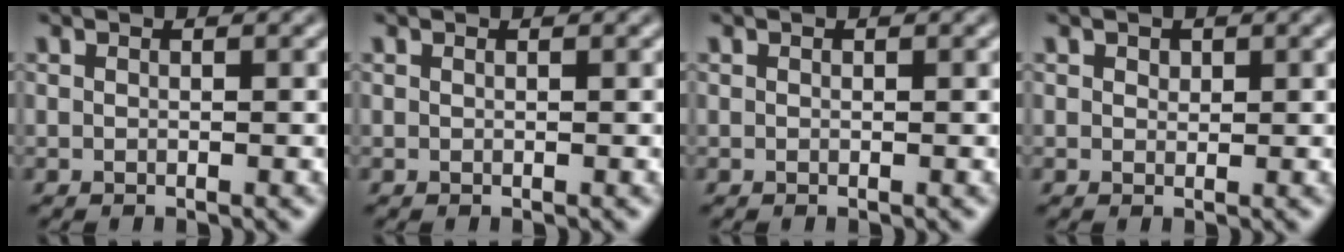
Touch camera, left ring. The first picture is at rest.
{"total": 0.0}
{"total": 0.0}
{"total": 0.7, "force": [0.4, 0.5, 0.2], "torque": [-0.004, -0.003, 0.006]}